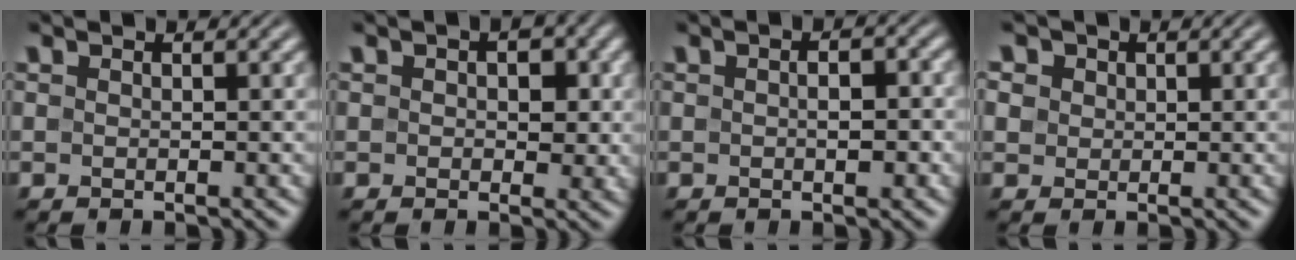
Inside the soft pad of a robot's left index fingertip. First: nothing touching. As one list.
[{"total": 2.6, "force": [0.4, 1.9, 1.8], "torque": [-0.013, 0.000, 0.004]}, {"total": 2.3, "force": [-0.2, 1.2, 2.0], "torque": [-0.021, 0.002, -0.001]}, {"total": 3.5, "force": [1.7, 2.8, 1.3], "torque": [-0.036, 0.018, 0.021]}]